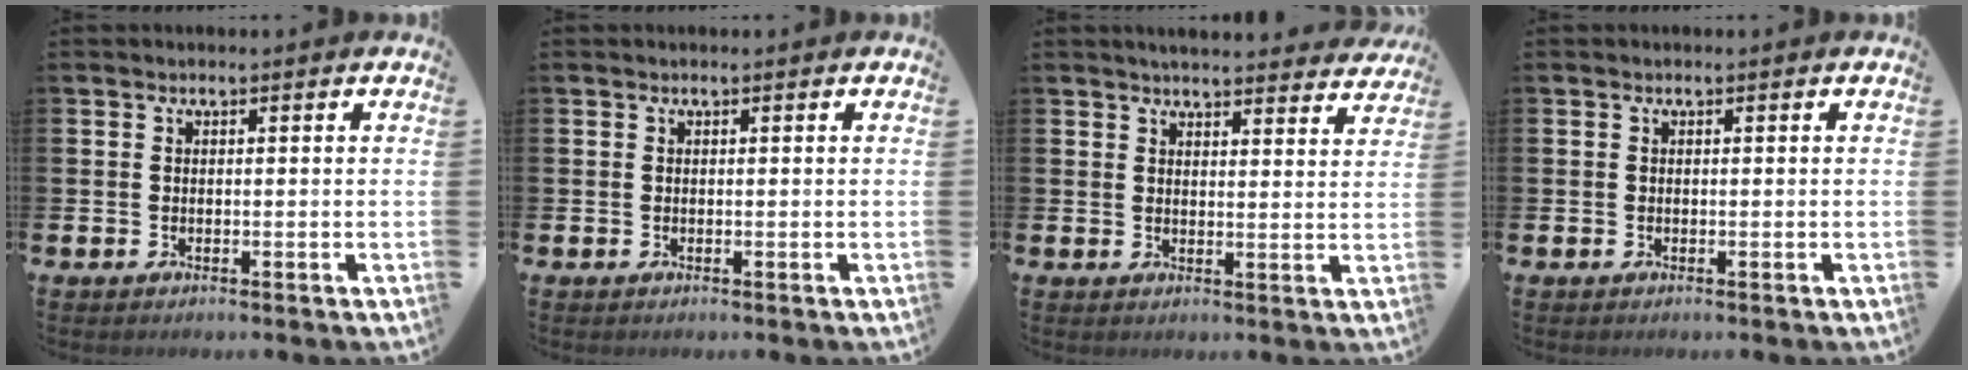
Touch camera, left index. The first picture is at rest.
{"total": 0.0}
{"total": 4.2, "force": [4.1, 0.3, 0.5], "torque": [-0.006, -0.028, 0.073]}
{"total": 0.0}